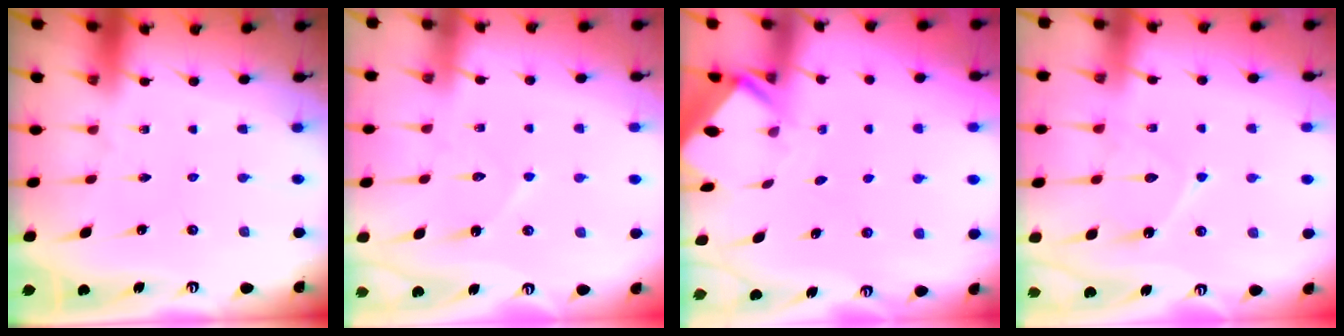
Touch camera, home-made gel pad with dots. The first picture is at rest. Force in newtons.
{"total": 5.8, "press": 5.8, "slide": 0.7}
{"total": 2.7, "press": 2.7, "slide": 0.2}
{"total": 10.0, "press": 10.0, "slide": 0.9}